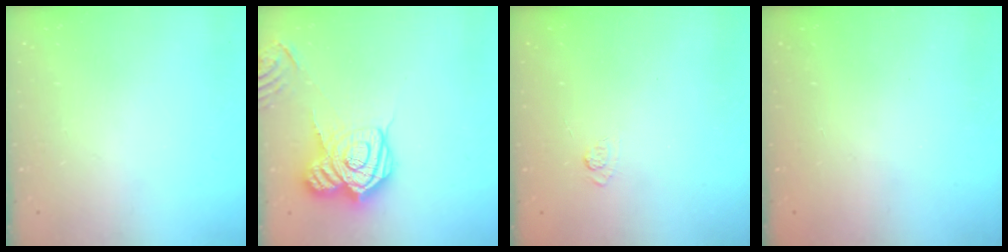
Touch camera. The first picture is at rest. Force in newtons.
{"total": 17.5, "press": 17.5, "slide": 1.3}
{"total": 2.2, "press": 1.8, "slide": 1.3}
{"total": 2.3, "press": 2.2, "slide": 0.8}